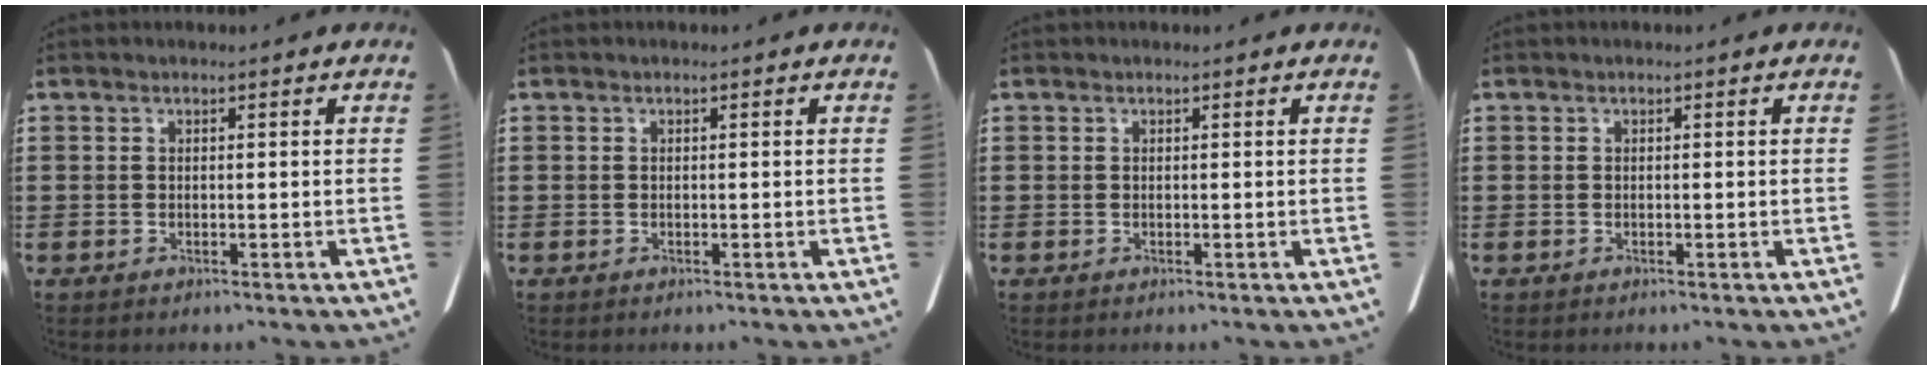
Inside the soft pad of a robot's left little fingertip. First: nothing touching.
{"total": 0.0}
{"total": 0.0}
{"total": 0.0}